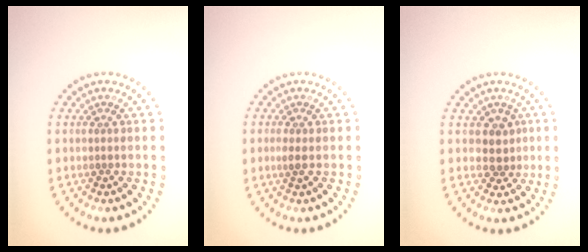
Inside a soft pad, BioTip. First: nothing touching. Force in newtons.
{"total": 0.9, "press": 0.7, "slide": 0.6}
{"total": 1.9, "press": 1.4, "slide": 1.3}